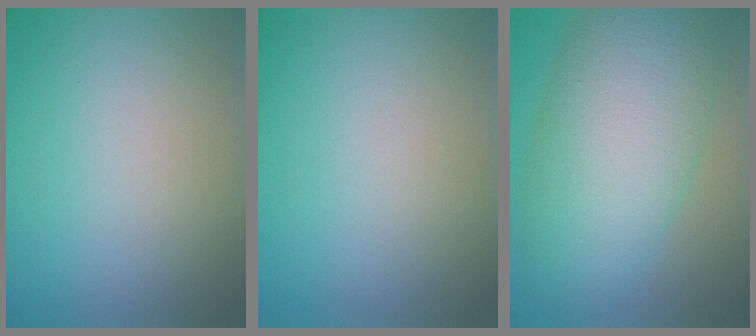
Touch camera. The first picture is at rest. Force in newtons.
{"total": 0.0}
{"total": 11.4, "press": 11.4, "slide": 0.5}